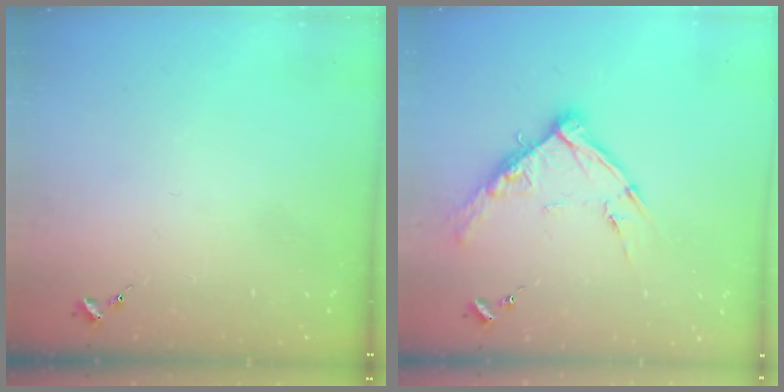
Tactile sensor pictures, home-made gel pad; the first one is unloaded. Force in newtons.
{"total": 12.4, "press": 12.3, "slide": 1.0}